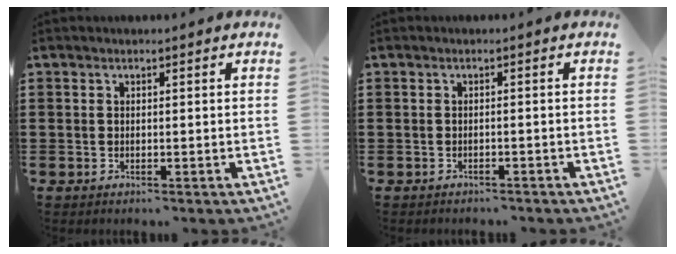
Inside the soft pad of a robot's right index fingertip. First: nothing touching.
{"total": 0.7, "force": [-0.6, 0.0, 0.2], "torque": [-0.006, -0.002, -0.012]}